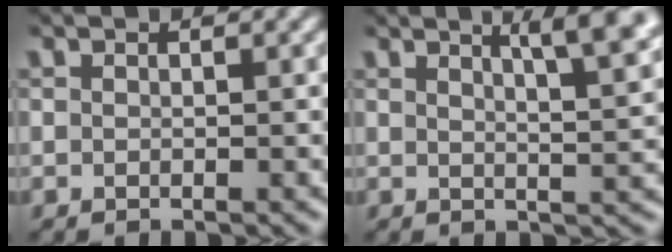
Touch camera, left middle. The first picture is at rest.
{"total": 6.4, "force": [3.5, 1.8, 5.0], "torque": [-0.037, 0.022, 0.035]}